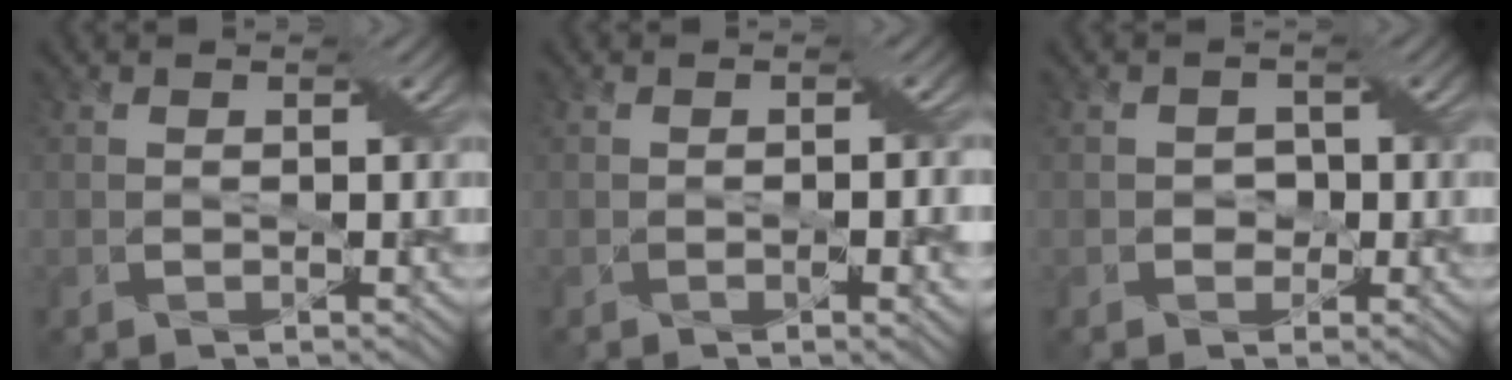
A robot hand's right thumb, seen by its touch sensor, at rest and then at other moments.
{"total": 2.9, "force": [-0.7, 0.6, 2.7], "torque": [-0.043, -0.003, -0.009]}
{"total": 1.5, "force": [-0.4, 1.4, 0.3], "torque": [-0.007, 0.000, -0.009]}